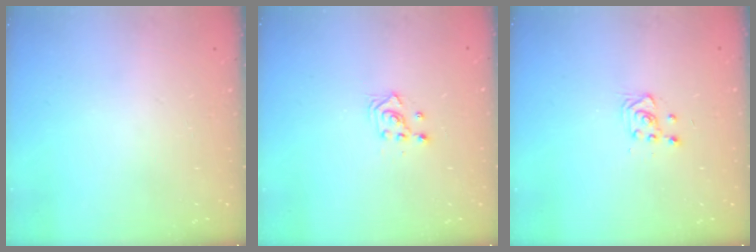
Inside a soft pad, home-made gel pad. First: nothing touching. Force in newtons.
{"total": 2.3, "press": 2.3, "slide": 0.3}
{"total": 2.8, "press": 2.7, "slide": 0.7}